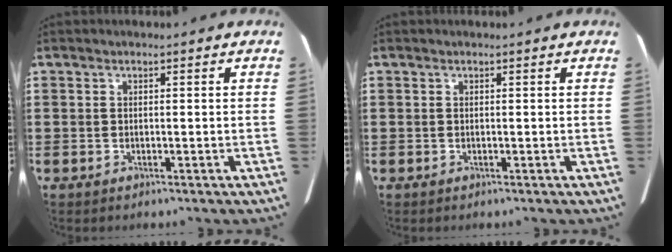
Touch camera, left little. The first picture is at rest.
{"total": 0.0}